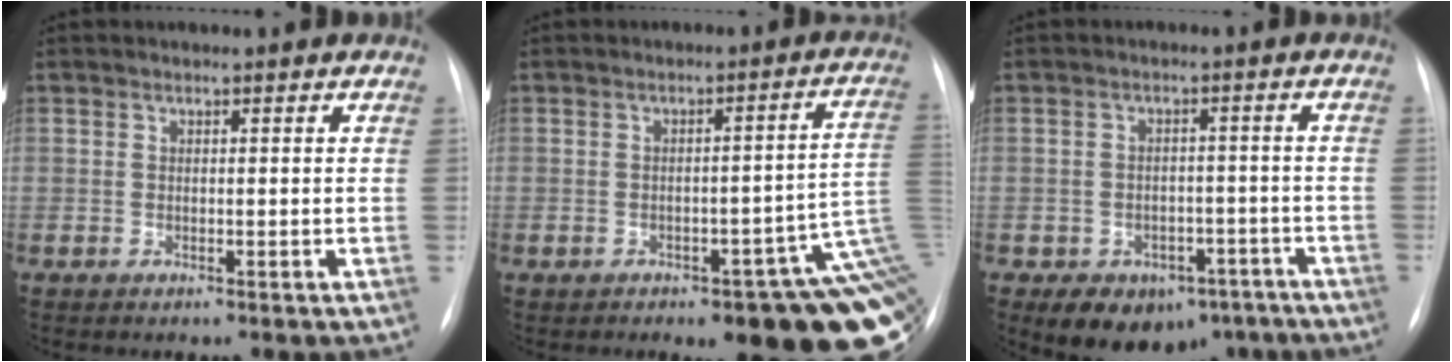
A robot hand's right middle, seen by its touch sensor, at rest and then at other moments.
{"total": 18.1, "force": [-6.7, 5.3, 16.0], "torque": [-0.100, 0.031, -0.071]}
{"total": 10.2, "force": [-6.7, 6.8, 3.7], "torque": [-0.042, 0.021, -0.087]}